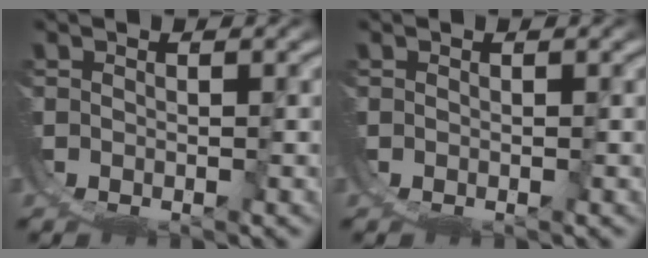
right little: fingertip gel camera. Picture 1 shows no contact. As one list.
[{"total": 0.0}]